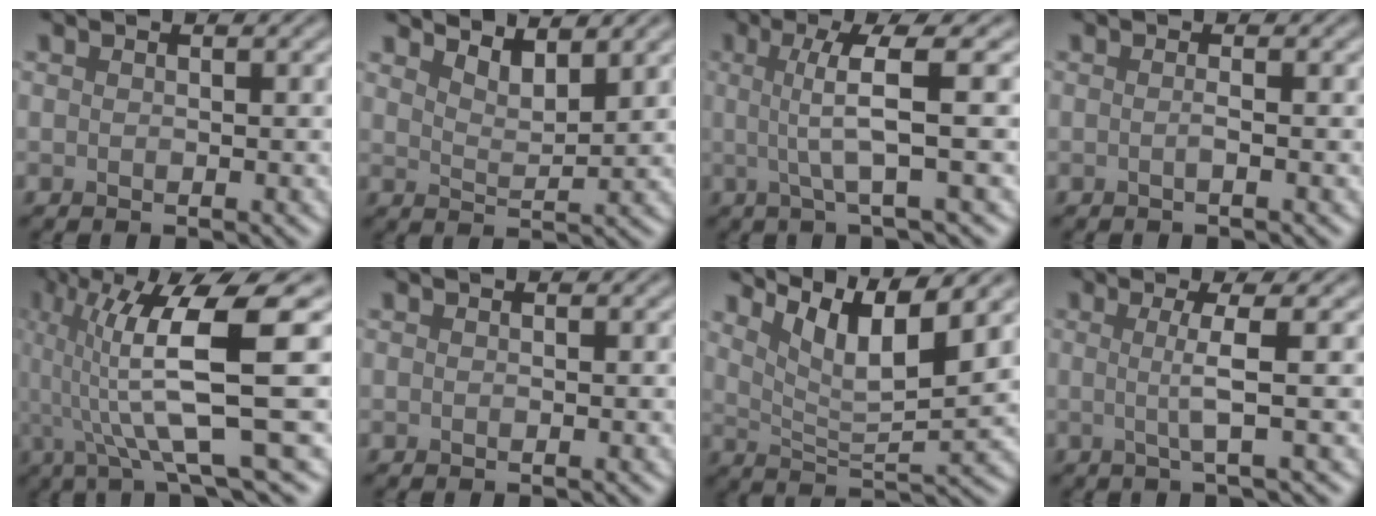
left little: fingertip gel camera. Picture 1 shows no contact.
{"total": 3.0, "force": [2.7, 0.6, 1.2], "torque": [-0.016, -0.005, 0.047]}
{"total": 4.9, "force": [0.5, 0.7, 4.8], "torque": [-0.083, 0.004, 0.008]}
{"total": 0.9, "force": [-0.2, 0.3, 0.8], "torque": [-0.010, -0.005, -0.008]}
{"total": 10.0, "force": [0.6, 1.7, 9.8], "torque": [-0.158, -0.002, 0.010]}
{"total": 0.0}
{"total": 7.1, "force": [4.6, 1.5, 5.1], "torque": [-0.086, 0.000, 0.084]}
{"total": 3.0, "force": [0.1, 0.5, 3.0], "torque": [-0.055, -0.001, -0.005]}